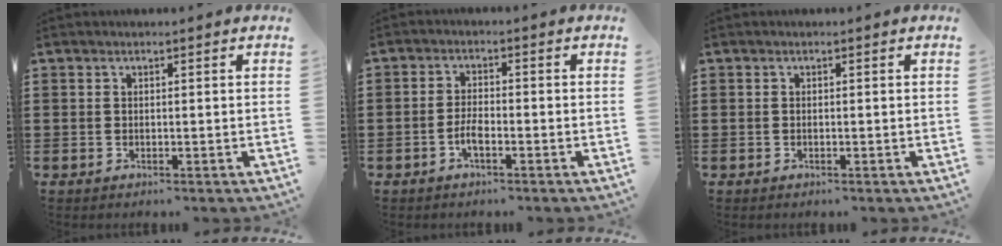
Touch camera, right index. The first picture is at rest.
{"total": 3.0, "force": [-1.5, 0.8, 2.4], "torque": [-0.057, -0.002, -0.033]}
{"total": 0.0}